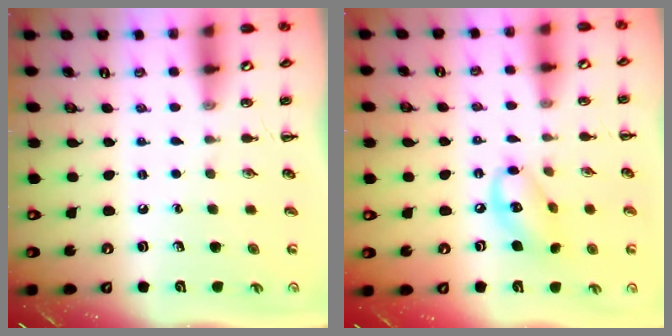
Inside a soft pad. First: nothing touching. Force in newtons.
{"total": 11.6, "press": 11.3, "slide": 2.3}